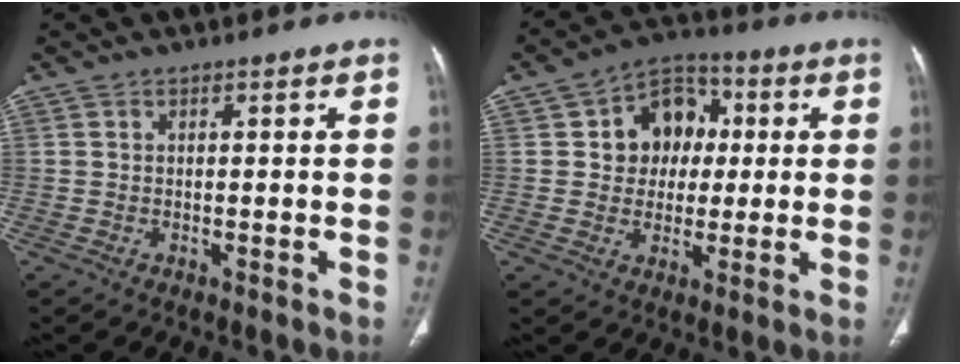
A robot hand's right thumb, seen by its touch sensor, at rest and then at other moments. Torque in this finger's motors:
{"motor_torque": [0.17, 0.37, 0.11, -0.10, 0.06]}